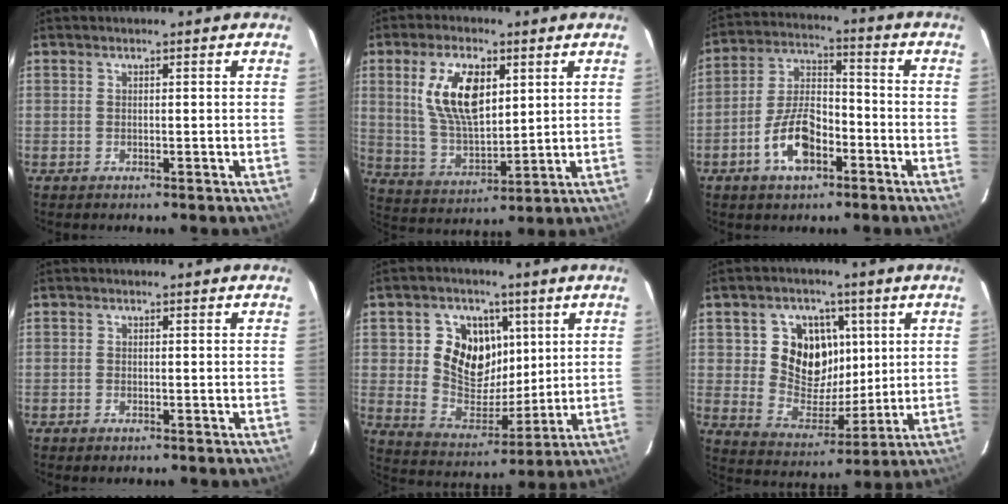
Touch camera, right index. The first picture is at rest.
{"total": 13.4, "force": [4.4, 6.6, 10.8], "torque": [-0.206, 0.007, 0.094]}
{"total": 12.6, "force": [-5.8, 6.3, 9.2], "torque": [-0.184, 0.016, -0.101]}
{"total": 1.0, "force": [-0.7, 0.6, 0.4], "torque": [-0.008, -0.002, -0.014]}
{"total": 13.3, "force": [3.6, 10.6, 7.2], "torque": [-0.150, 0.005, 0.075]}
{"total": 12.6, "force": [3.3, 10.6, 6.1], "torque": [-0.122, 0.003, 0.069]}